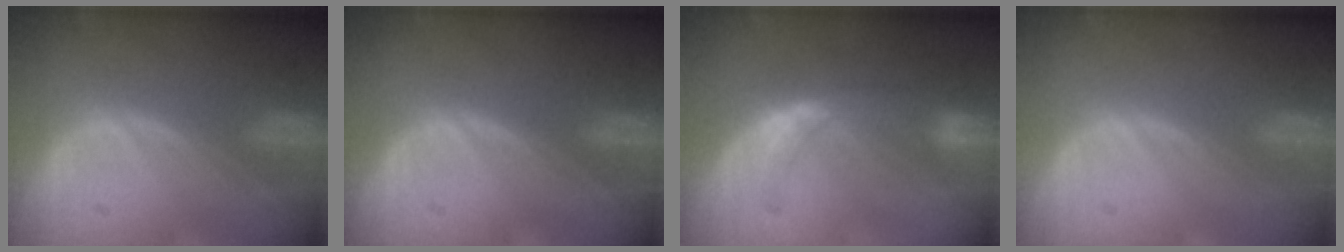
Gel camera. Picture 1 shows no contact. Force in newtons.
{"total": 0.0}
{"total": 5.8, "press": 5.3, "slide": 2.4}
{"total": 0.0}